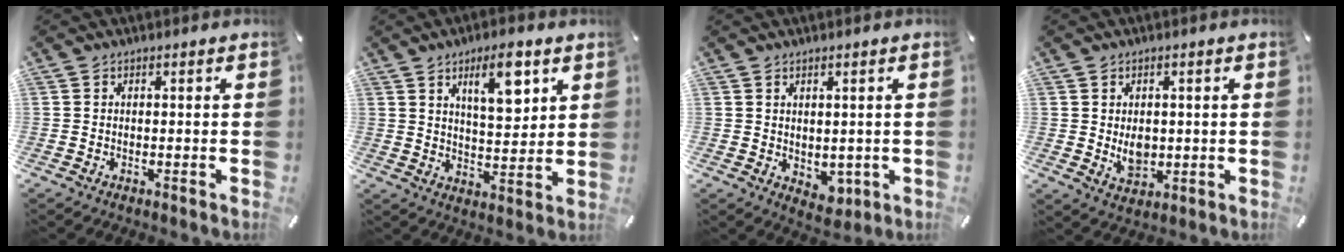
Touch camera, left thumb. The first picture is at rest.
{"total": 10.6, "force": [6.0, 4.2, 7.6], "torque": [-0.105, -0.028, 0.095]}
{"total": 3.3, "force": [0.3, 2.6, 2.0], "torque": [-0.009, -0.006, 0.005]}
{"total": 5.1, "force": [0.1, 3.9, 3.2], "torque": [-0.051, -0.010, -0.002]}